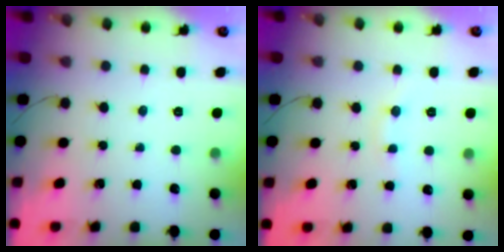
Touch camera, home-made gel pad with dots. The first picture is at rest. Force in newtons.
{"total": 4.6, "press": 4.4, "slide": 1.3}